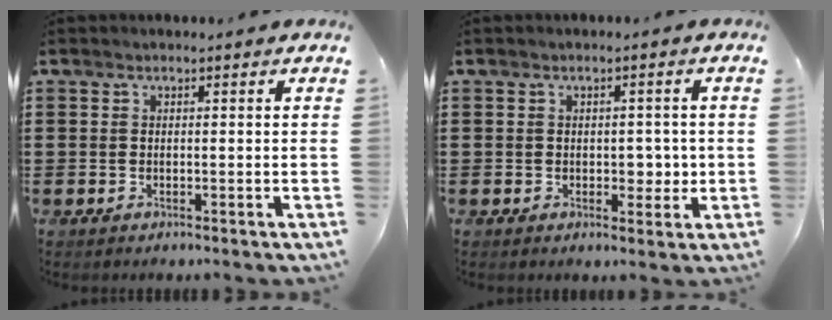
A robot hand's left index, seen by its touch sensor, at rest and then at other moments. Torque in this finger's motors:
{"motor_torque": [0.08, 0.04, 0.04, 0.01]}